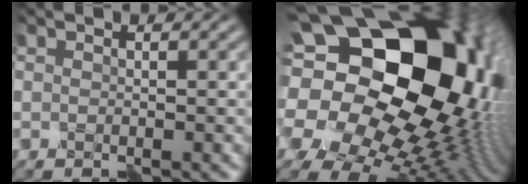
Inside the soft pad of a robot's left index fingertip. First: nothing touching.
{"total": 25.1, "force": [5.4, 19.2, 15.2], "torque": [-0.306, 0.025, 0.075]}